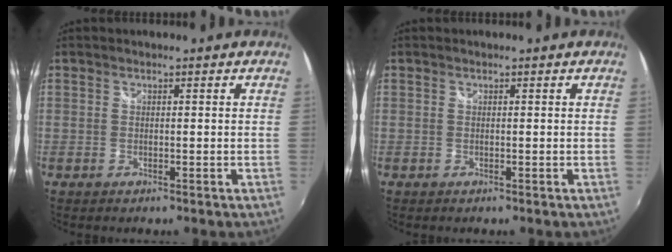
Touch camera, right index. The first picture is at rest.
{"total": 0.0}